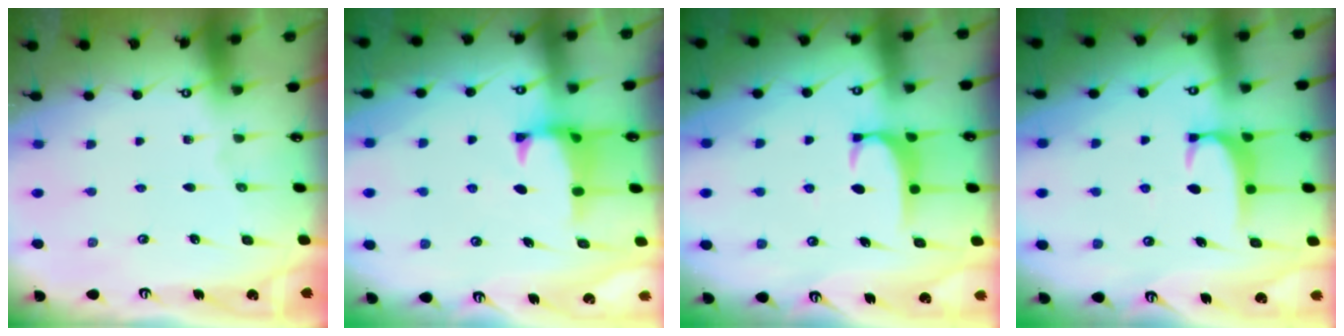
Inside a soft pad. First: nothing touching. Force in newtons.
{"total": 0.8, "press": 0.1, "slide": 0.8}
{"total": 1.8, "press": 1.8, "slide": 0.5}
{"total": 1.7, "press": 1.6, "slide": 0.5}